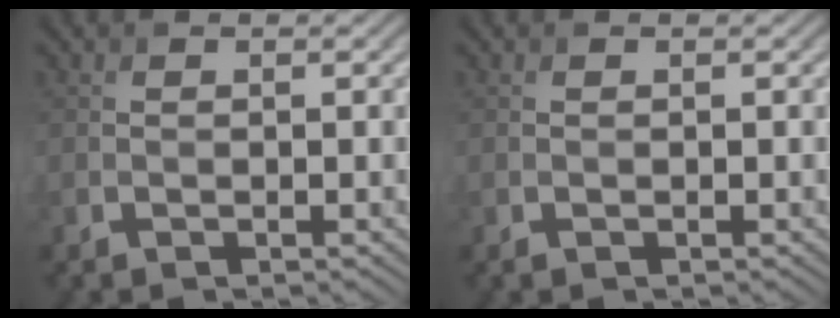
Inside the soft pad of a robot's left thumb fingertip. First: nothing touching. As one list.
[{"total": 0.0}]